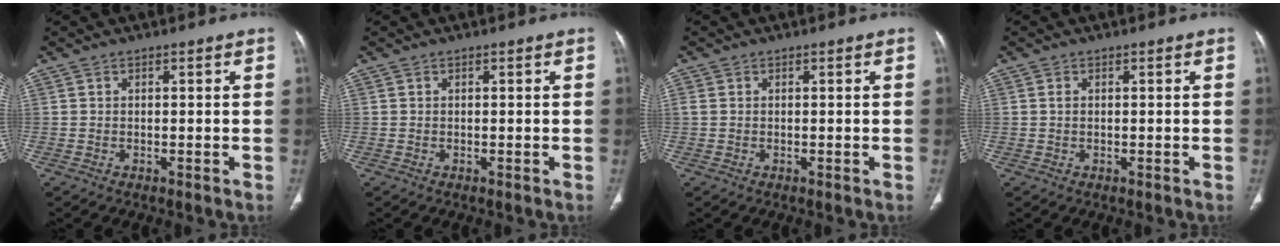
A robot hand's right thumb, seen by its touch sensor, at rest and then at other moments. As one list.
[{"total": 0.0}, {"total": 0.9, "force": [0.2, 0.7, 0.4], "torque": [-0.011, 0.005, 0.006]}, {"total": 0.7, "force": [0.1, 0.4, 0.5], "torque": [-0.015, 0.003, 0.003]}]